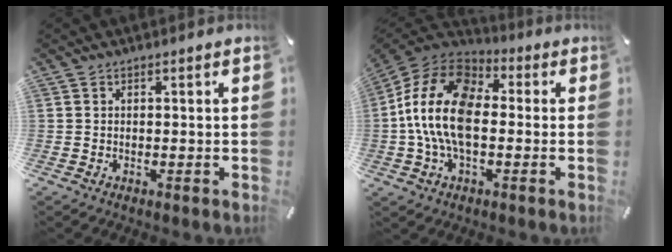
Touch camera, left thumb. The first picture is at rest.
{"total": 17.1, "force": [-1.7, 10.6, 13.3], "torque": [-0.284, 0.017, -0.032]}